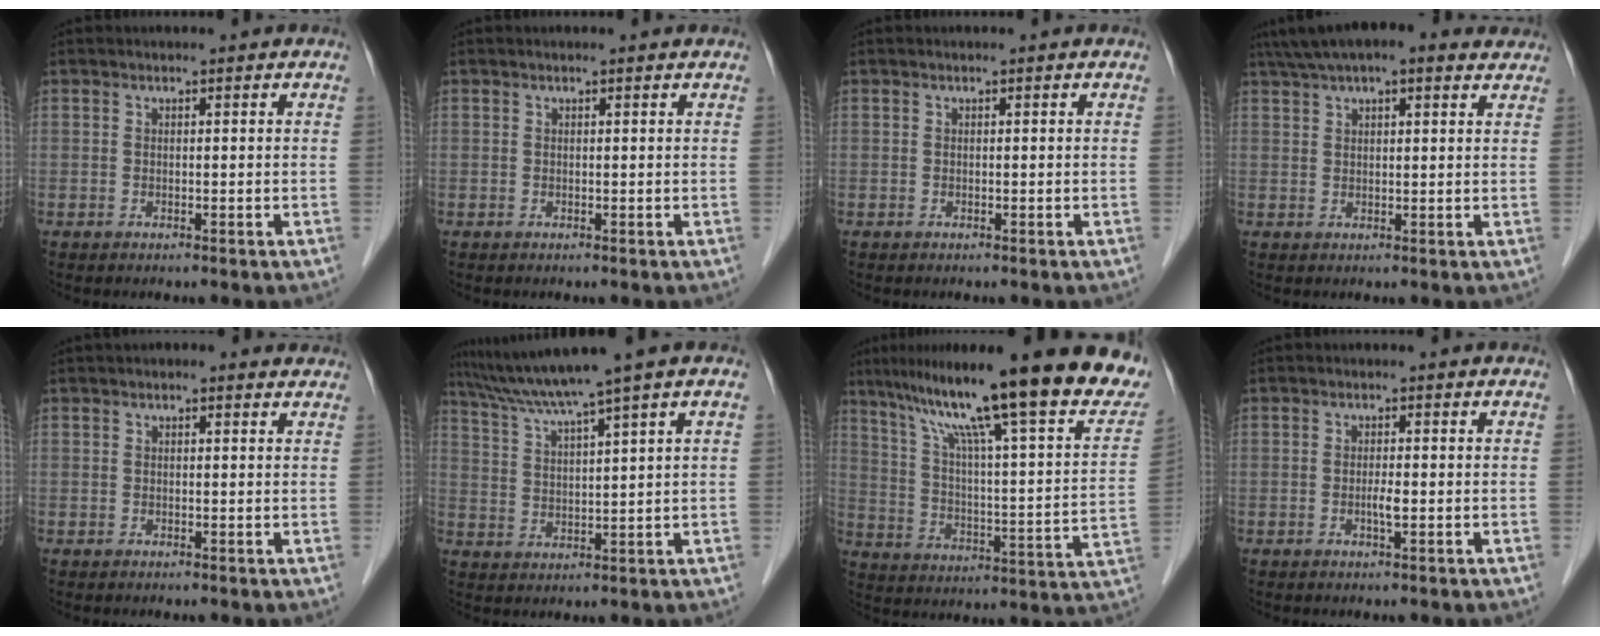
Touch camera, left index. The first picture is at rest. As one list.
[{"total": 0.6, "force": [0.5, 0.1, 0.2], "torque": [-0.010, 0.011, 0.006]}, {"total": 0.0}, {"total": 13.0, "force": [10.1, 3.7, 7.3], "torque": [-0.121, 0.057, 0.143]}, {"total": 2.2, "force": [1.6, 1.4, 0.7], "torque": [0.001, 0.024, 0.015]}, {"total": 9.0, "force": [6.8, -2.1, 5.4], "torque": [-0.097, 0.017, 0.123]}, {"total": 29.4, "force": [21.6, 2.5, 19.8], "torque": [-0.280, -0.006, 0.305]}, {"total": 1.5, "force": [-0.4, 0.1, 1.5], "torque": [-0.030, -0.001, -0.007]}]